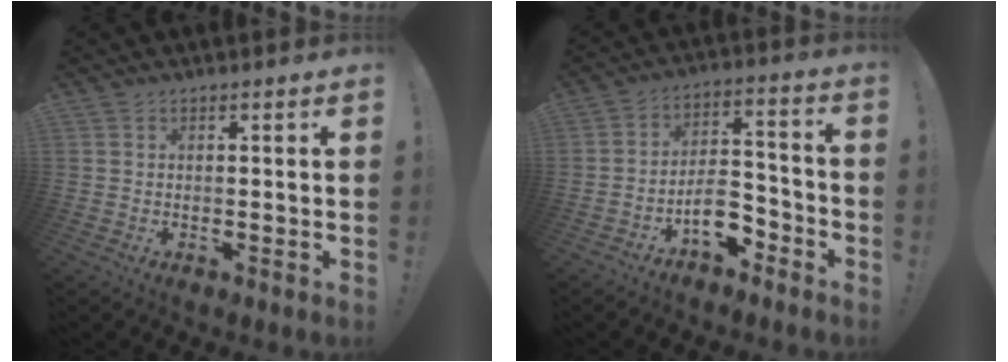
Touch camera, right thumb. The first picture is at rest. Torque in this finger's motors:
{"motor_torque": [1.26, 0.87, 0.61, -0.96, 0.27]}